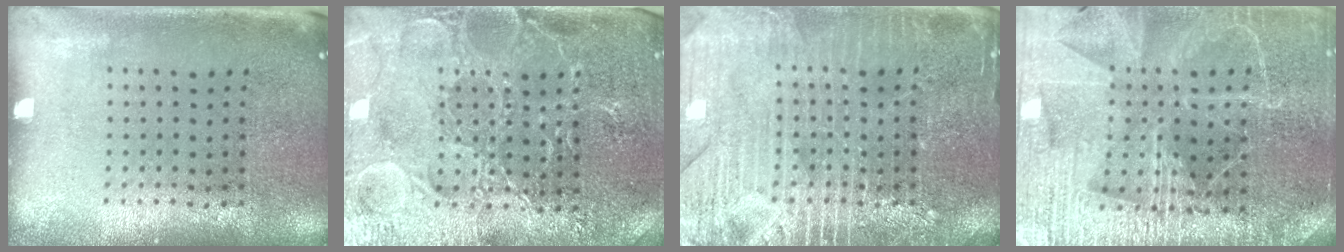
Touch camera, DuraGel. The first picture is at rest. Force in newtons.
{"total": 4.7, "press": 4.6, "slide": 1.2}
{"total": 6.0, "press": 6.0, "slide": 0.9}
{"total": 4.5, "press": 4.2, "slide": 1.8}